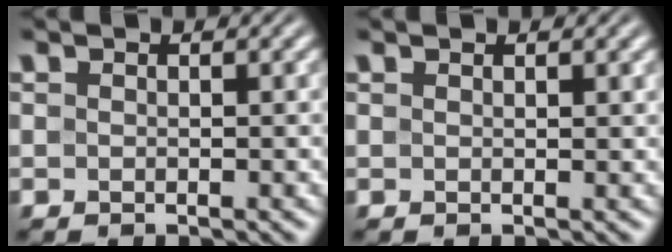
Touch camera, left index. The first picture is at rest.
{"total": 0.8, "force": [0.6, 0.1, 0.5], "torque": [-0.004, 0.002, 0.010]}